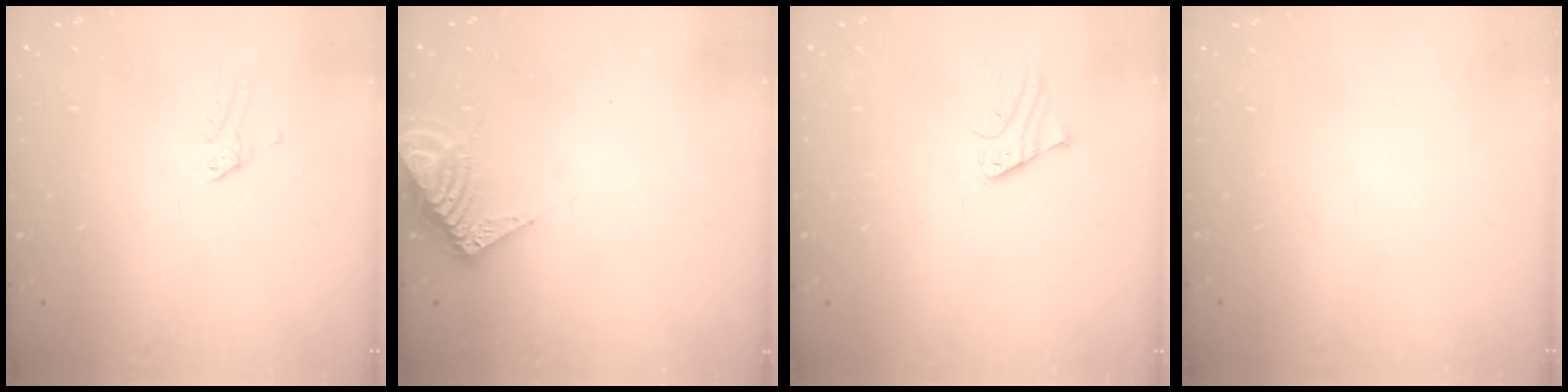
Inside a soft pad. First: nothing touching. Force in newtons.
{"total": 8.0, "press": 8.0, "slide": 0.7}
{"total": 2.0, "press": 2.0, "slide": 0.2}
{"total": 0.0}